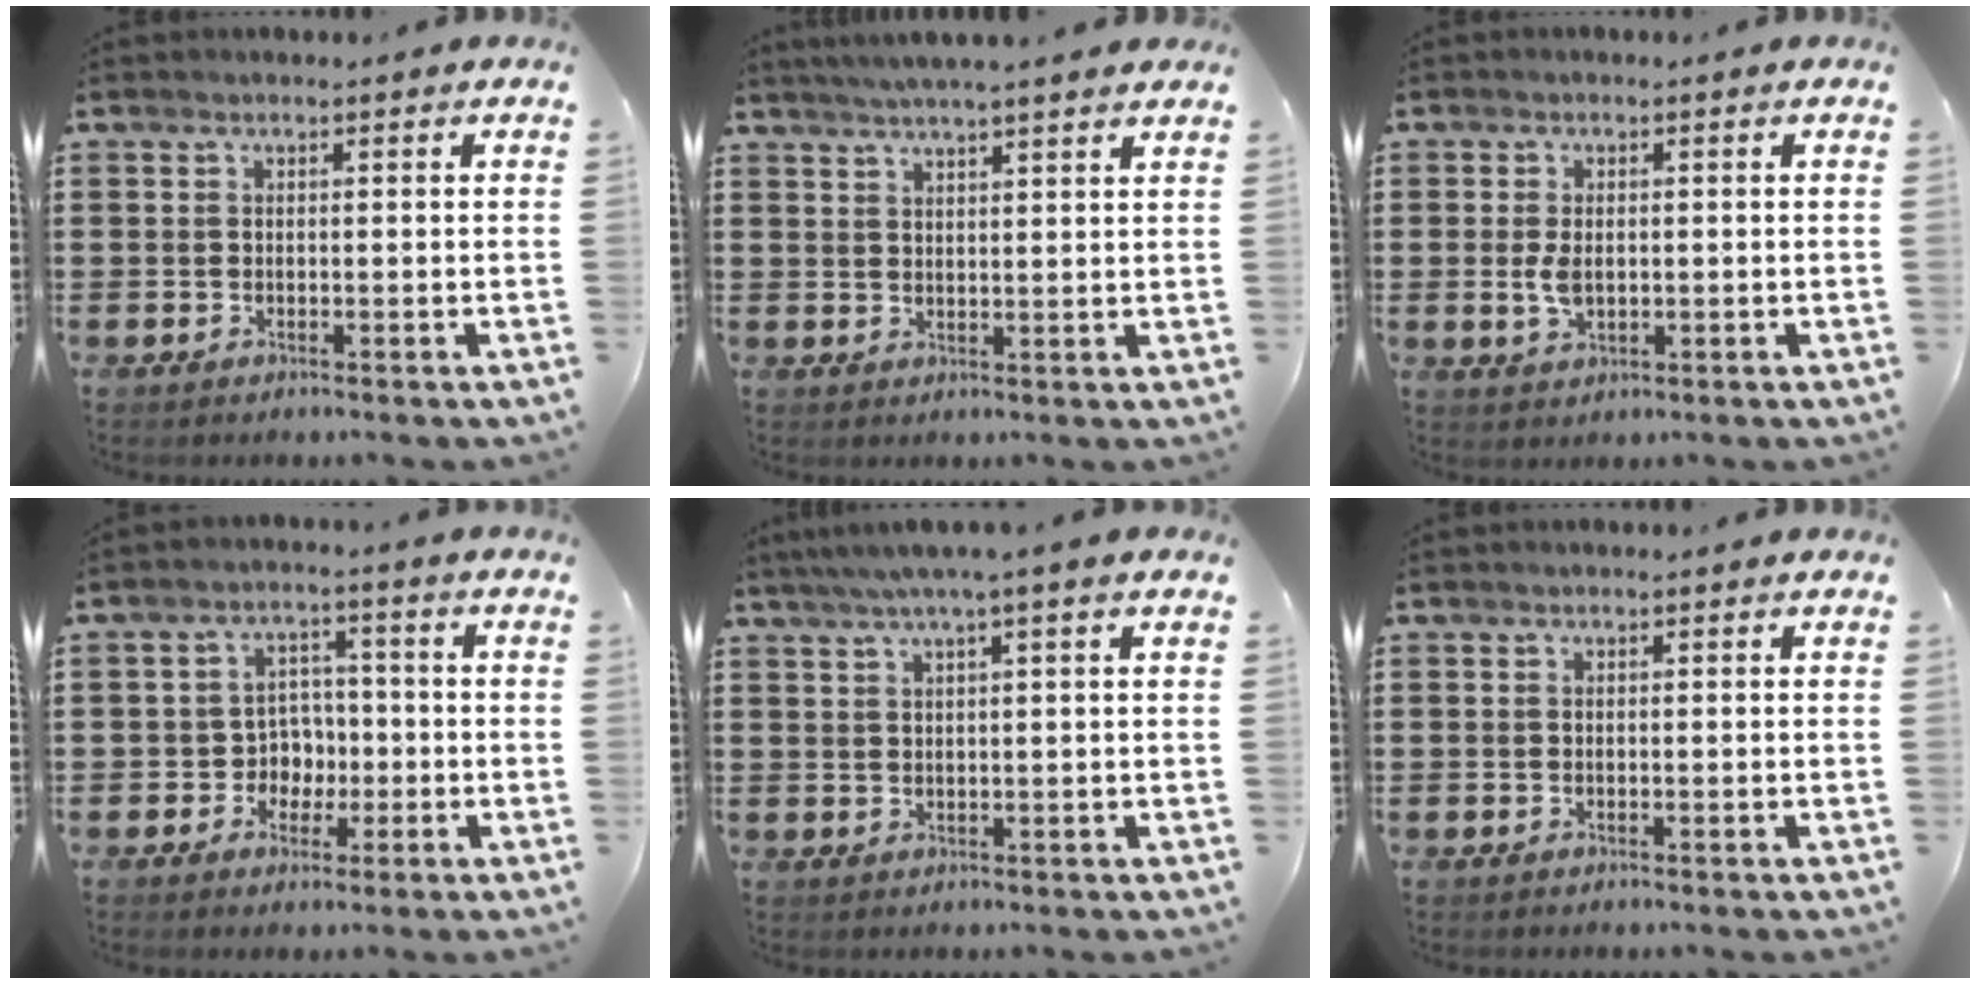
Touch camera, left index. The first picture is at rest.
{"total": 3.5, "force": [3.3, -0.5, 1.2], "torque": [-0.034, -0.008, 0.058]}
{"total": 3.4, "force": [0.0, 1.9, 2.8], "torque": [-0.069, -0.001, -0.004]}
{"total": 4.7, "force": [-1.2, 4.3, 1.3], "torque": [-0.039, 0.010, -0.024]}
{"total": 3.1, "force": [1.7, -0.3, 2.5], "torque": [-0.052, 0.004, 0.029]}
{"total": 0.0}